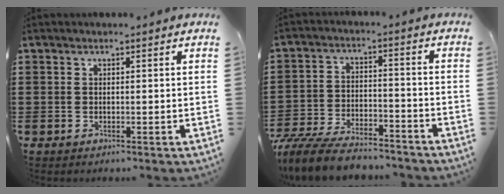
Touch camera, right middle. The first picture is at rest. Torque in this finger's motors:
{"motor_torque": [2.12, -0.01, 0.73, 0.21]}